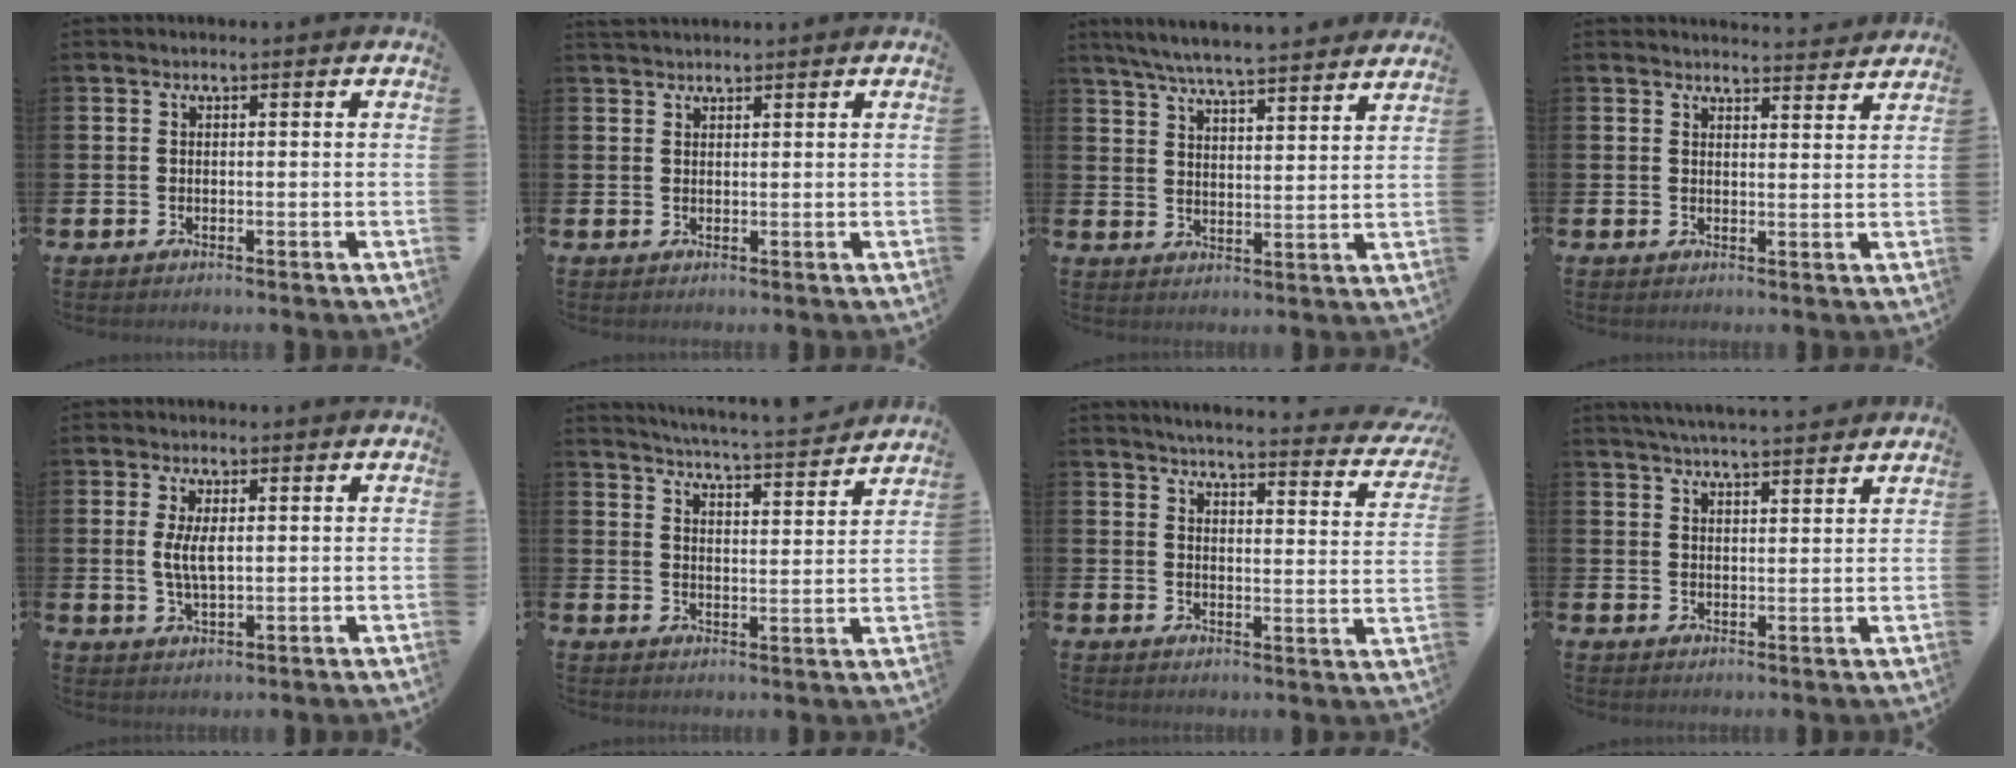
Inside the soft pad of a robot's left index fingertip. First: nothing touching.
{"total": 1.5, "force": [1.5, 0.3, 0.1], "torque": [0.005, -0.002, 0.025]}
{"total": 6.6, "force": [6.3, 0.0, 1.8], "torque": [-0.047, -0.043, 0.110]}
{"total": 3.1, "force": [3.1, 0.1, -0.1], "torque": [0.005, -0.024, 0.054]}
{"total": 3.9, "force": [0.9, 1.5, 3.5], "torque": [-0.061, 0.001, 0.011]}
{"total": 5.4, "force": [5.3, -0.3, 0.9], "torque": [-0.032, -0.042, 0.090]}
{"total": 4.4, "force": [4.2, 0.3, 1.3], "torque": [-0.029, -0.041, 0.066]}
{"total": 4.6, "force": [4.5, -0.2, 0.7], "torque": [-0.023, -0.020, 0.081]}